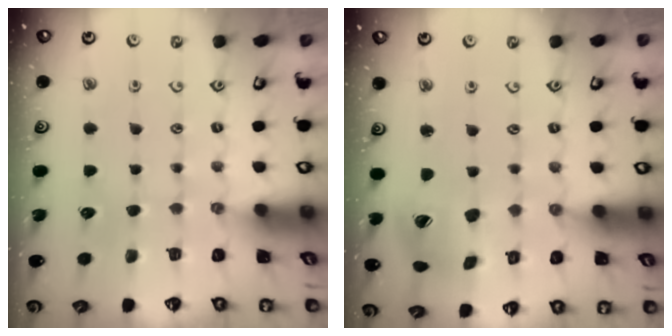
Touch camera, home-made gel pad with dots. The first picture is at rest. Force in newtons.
{"total": 10.5, "press": 10.4, "slide": 1.3}